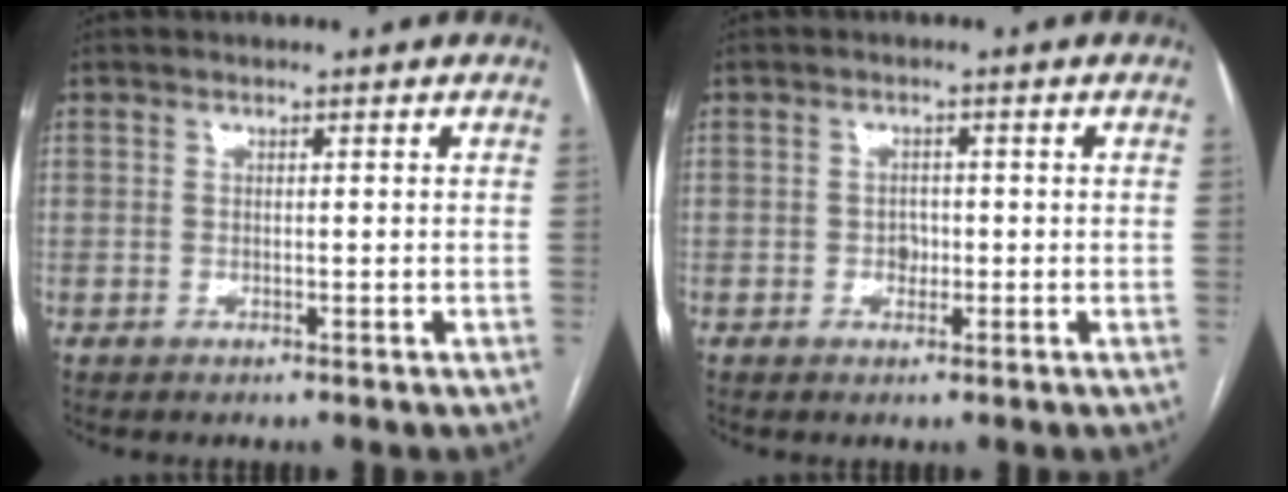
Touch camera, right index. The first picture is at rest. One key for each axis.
{"total": 1.7, "fx": -0.4, "fy": 1.3, "fz": 1.0, "tx": -0.012, "ty": 0.005, "tz": -0.005}